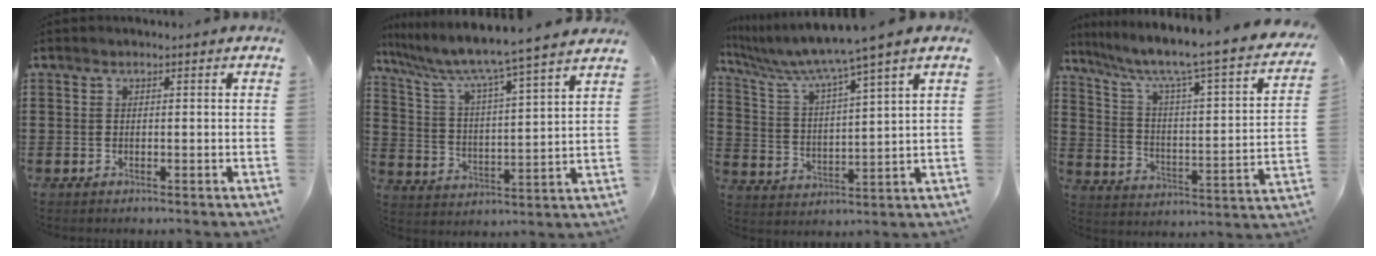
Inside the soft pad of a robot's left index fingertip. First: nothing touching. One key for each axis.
{"total": 6.4, "fx": 5.6, "fy": -0.8, "fz": 3.0, "tx": -0.085, "ty": -0.050, "tz": 0.084}
{"total": 6.7, "fx": 5.5, "fy": -1.3, "fz": 3.6, "tx": -0.096, "ty": -0.048, "tz": 0.086}
{"total": 5.5, "fx": 4.1, "fy": 0.2, "fz": 3.6, "tx": -0.090, "ty": -0.046, "tz": 0.056}